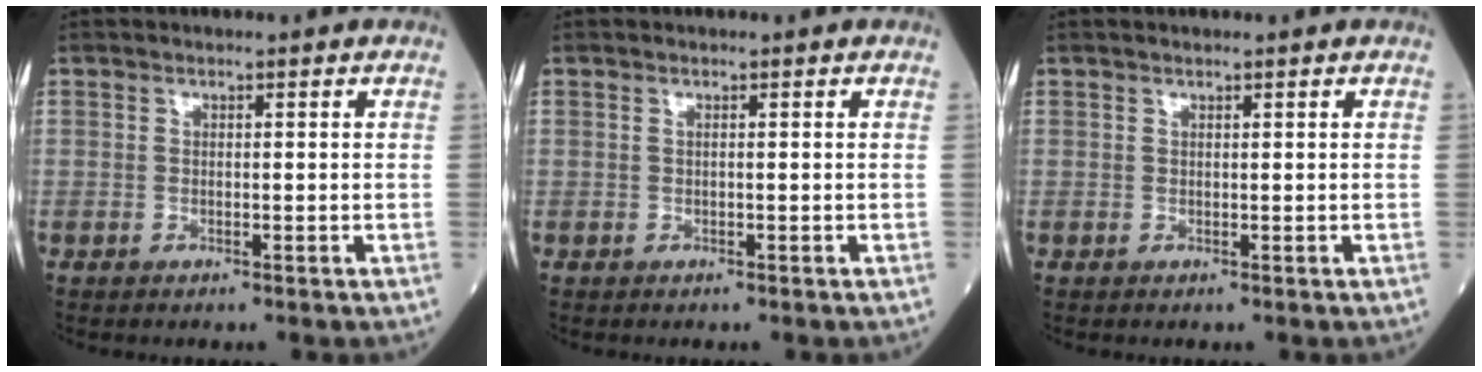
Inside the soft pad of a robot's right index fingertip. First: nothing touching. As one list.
[{"total": 0.0}, {"total": 0.0}]